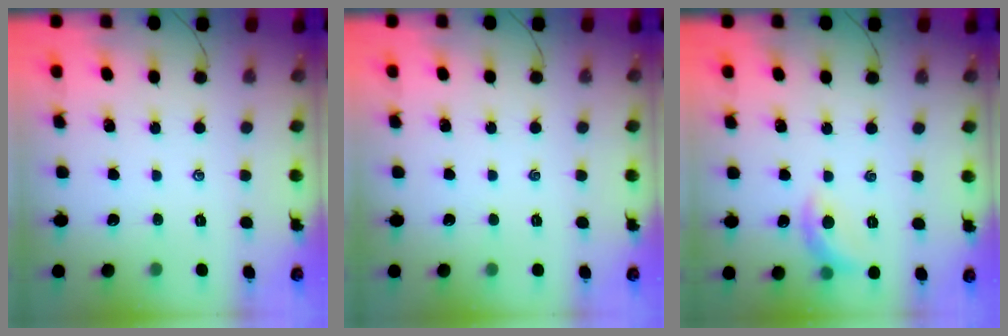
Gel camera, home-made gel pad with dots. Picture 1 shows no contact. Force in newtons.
{"total": 0.0}
{"total": 7.9, "press": 7.9, "slide": 0.5}